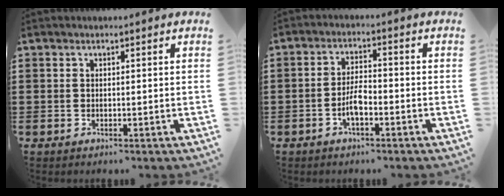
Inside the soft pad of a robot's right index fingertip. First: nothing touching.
{"total": 4.2, "force": [-1.7, 1.4, 3.6], "torque": [-0.084, 0.000, -0.038]}